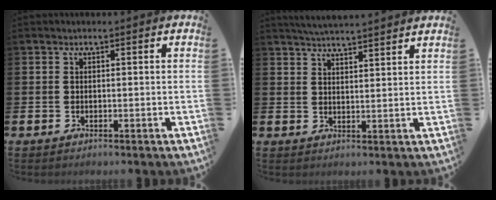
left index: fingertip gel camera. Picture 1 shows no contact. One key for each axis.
{"total": 4.3, "fx": 4.2, "fy": -0.4, "fz": 0.3, "tx": -0.012, "ty": -0.021, "tz": 0.075}